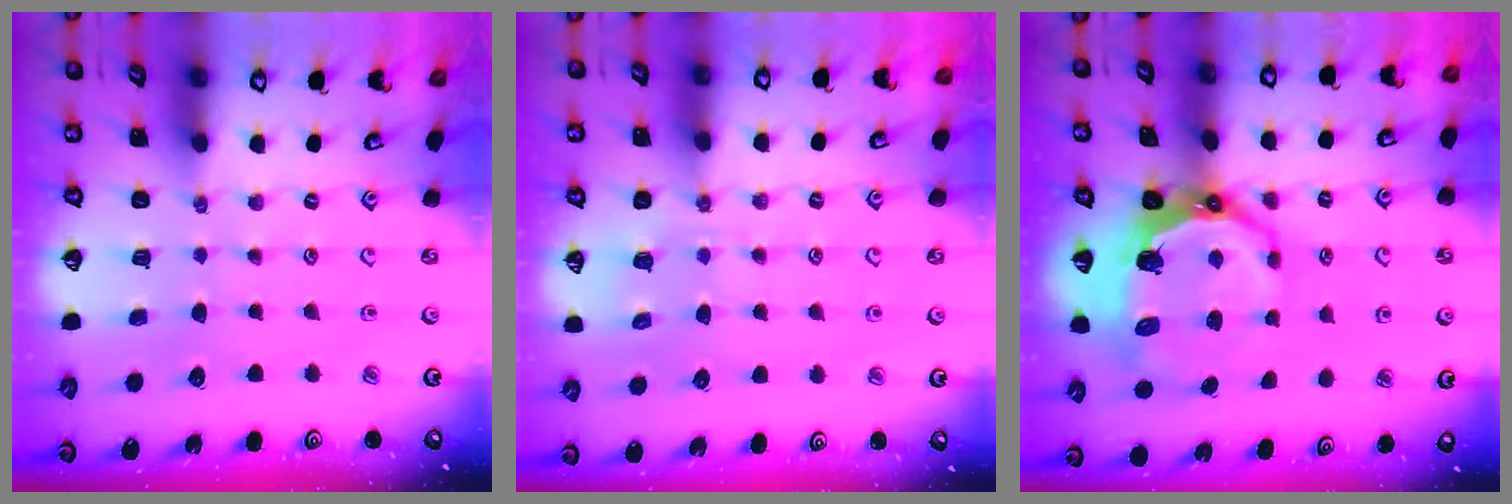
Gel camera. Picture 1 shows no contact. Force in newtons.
{"total": 4.5, "press": 4.4, "slide": 0.6}
{"total": 11.6, "press": 10.6, "slide": 4.9}